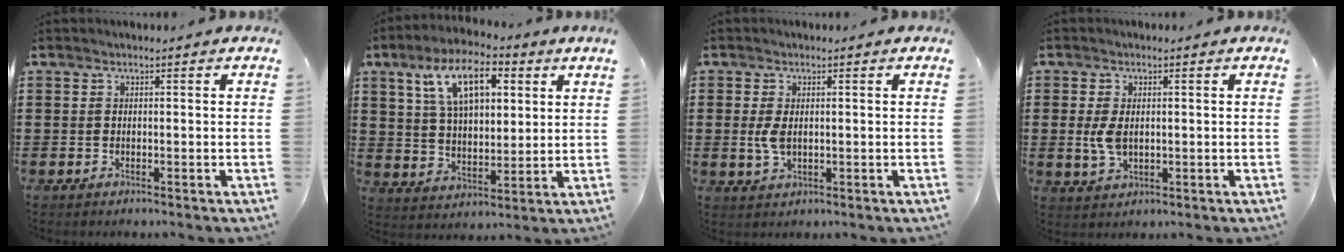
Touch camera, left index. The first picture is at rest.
{"total": 11.4, "force": [6.0, 4.7, 8.4], "torque": [-0.164, 0.005, 0.106]}
{"total": 3.2, "force": [0.1, 1.6, 2.7], "torque": [-0.077, -0.005, -0.005]}
{"total": 4.0, "force": [0.2, 2.3, 3.4], "torque": [-0.090, -0.004, -0.004]}